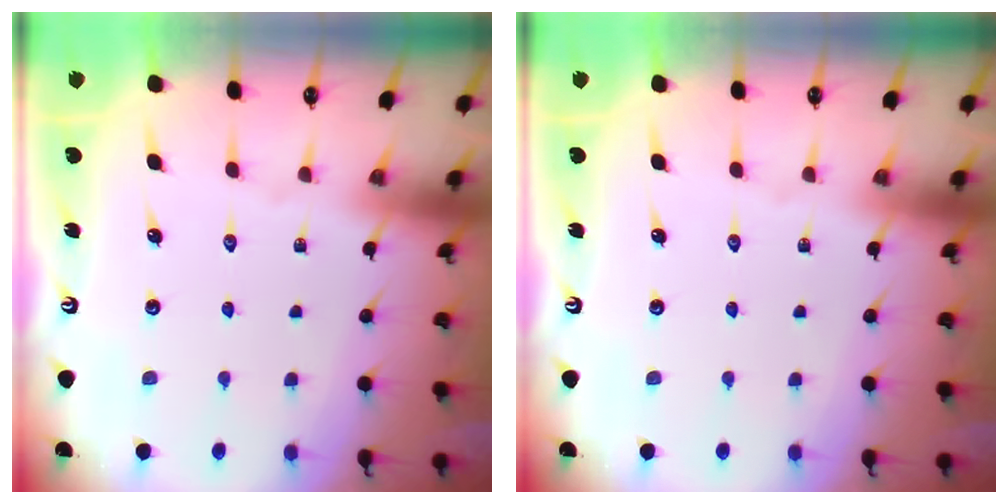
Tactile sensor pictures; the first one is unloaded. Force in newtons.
{"total": 0.0}